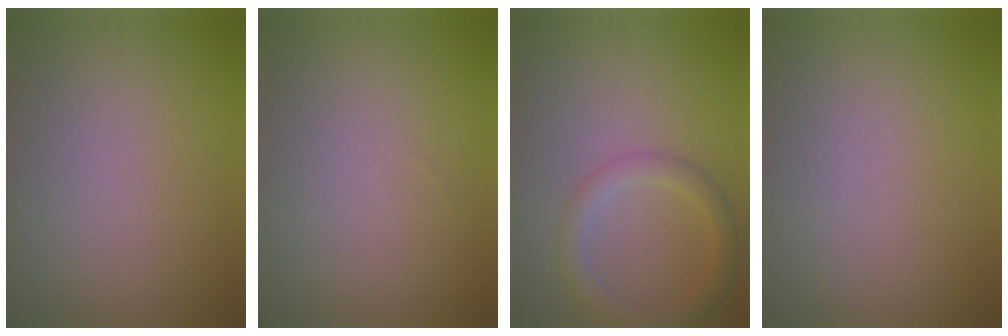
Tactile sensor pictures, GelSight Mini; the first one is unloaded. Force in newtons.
{"total": 0.0}
{"total": 3.1, "press": 3.1, "slide": 0.3}
{"total": 0.0}